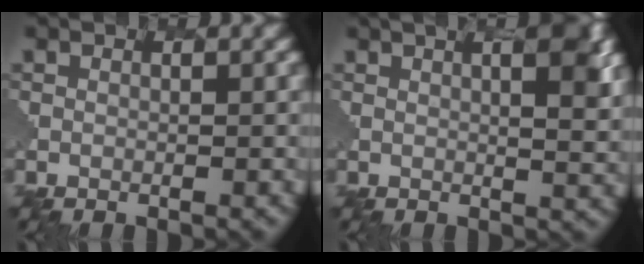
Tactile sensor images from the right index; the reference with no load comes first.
{"total": 4.9, "force": [3.8, 1.6, 2.6], "torque": [-0.003, 0.045, 0.003]}